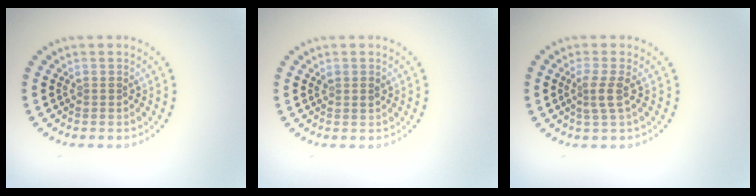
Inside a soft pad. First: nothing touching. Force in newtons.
{"total": 0.8, "press": 0.8, "slide": 0.2}
{"total": 2.0, "press": 1.5, "slide": 1.4}